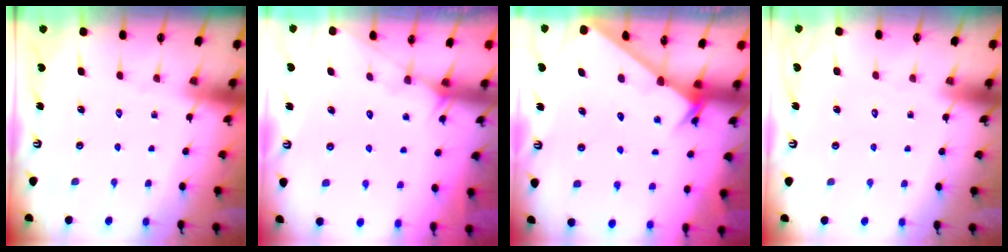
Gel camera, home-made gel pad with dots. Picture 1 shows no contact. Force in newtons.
{"total": 1.8, "press": 1.8, "slide": 0.1}
{"total": 2.6, "press": 2.6, "slide": 0.1}
{"total": 1.6, "press": 1.6, "slide": 0.1}